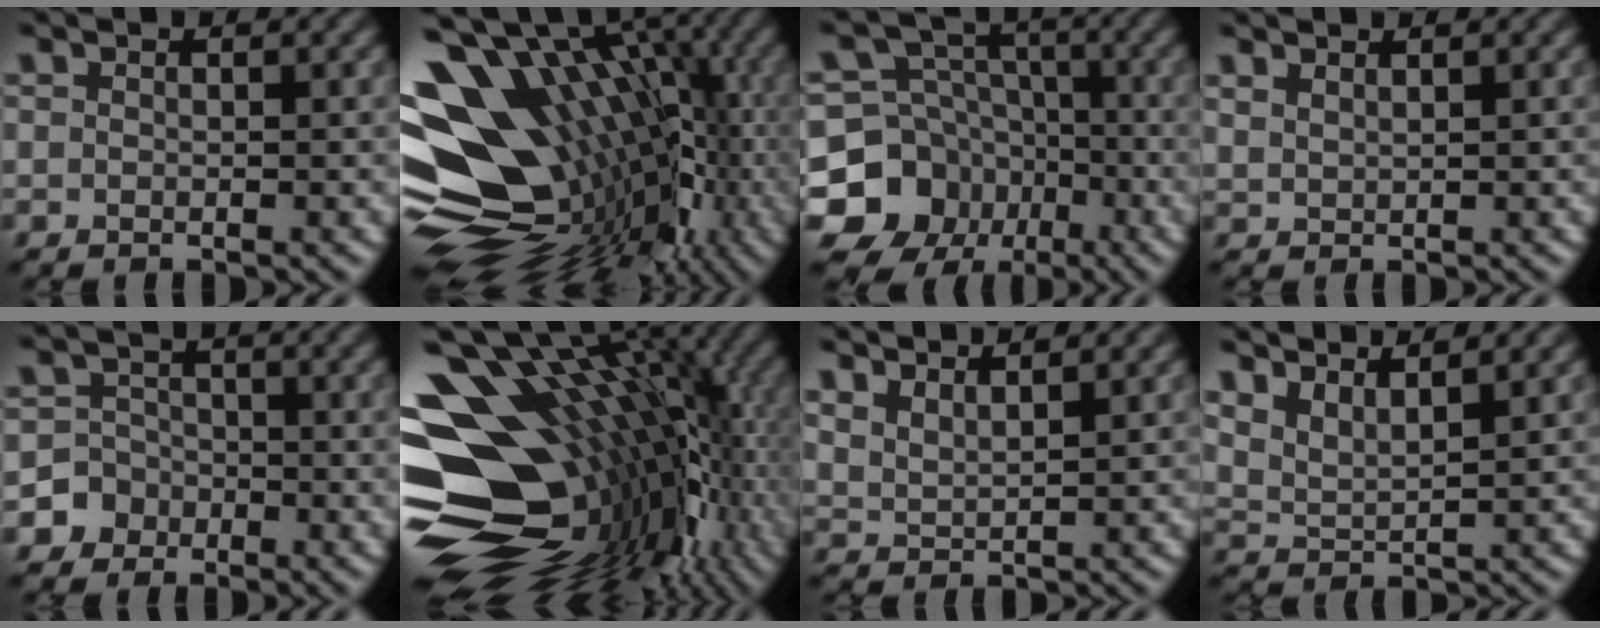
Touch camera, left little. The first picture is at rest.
{"total": 17.3, "force": [-0.9, 11.3, 13.0], "torque": [-0.197, 0.013, 0.003]}
{"total": 10.7, "force": [-5.0, 9.0, 3.0], "torque": [-0.063, -0.008, -0.108]}
{"total": 1.0, "force": [0.9, 0.0, 0.2], "torque": [-0.013, 0.002, 0.026]}
{"total": 5.0, "force": [-2.6, 4.3, 0.2], "torque": [0.014, -0.001, -0.063]}
{"total": 19.0, "force": [-1.7, 12.0, 14.6], "torque": [-0.235, 0.022, -0.022]}
{"total": 2.4, "force": [2.2, 0.1, 0.8], "torque": [-0.021, 0.008, 0.047]}
{"total": 3.8, "force": [3.3, 0.6, 1.7], "torque": [-0.042, 0.006, 0.059]}